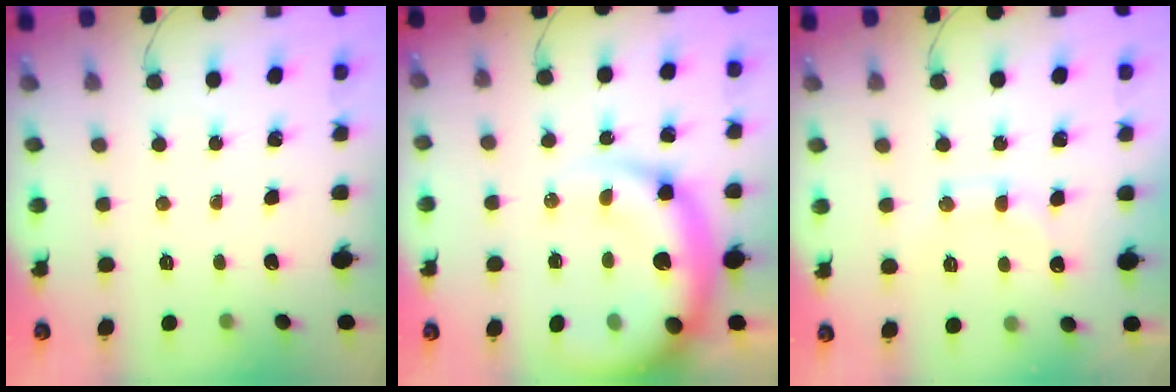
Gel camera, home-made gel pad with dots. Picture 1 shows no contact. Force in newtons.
{"total": 20.1, "press": 19.5, "slide": 4.7}
{"total": 11.1, "press": 11.1, "slide": 1.0}